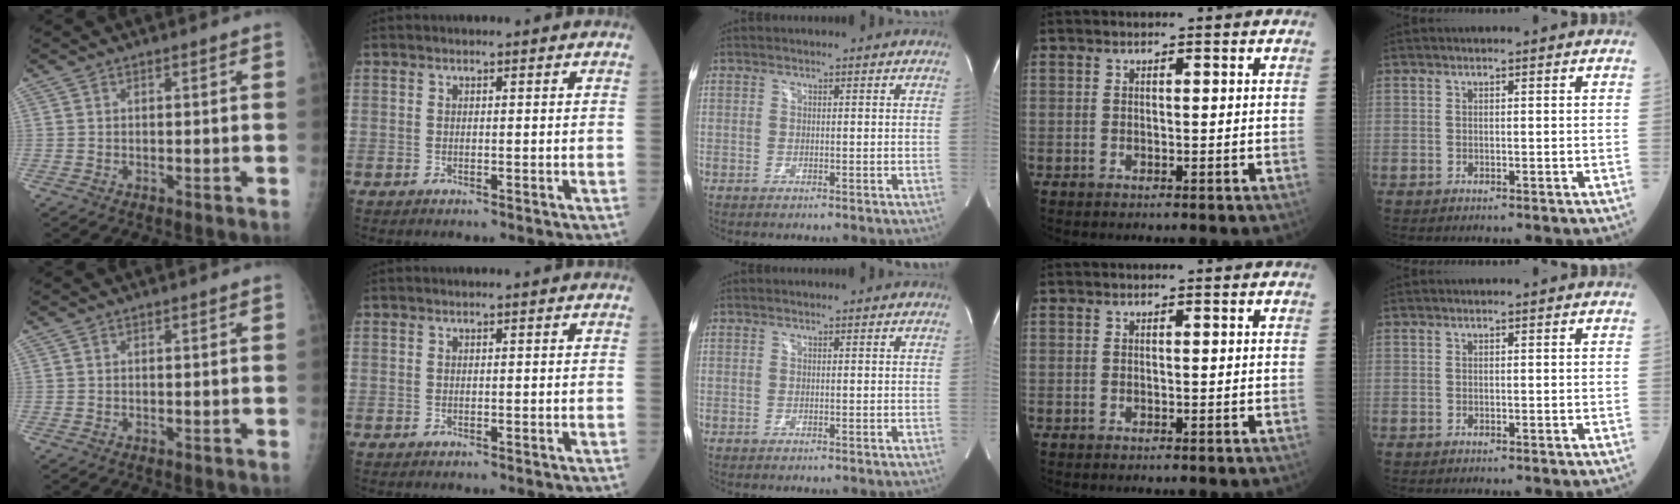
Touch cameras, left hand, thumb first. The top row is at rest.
{}